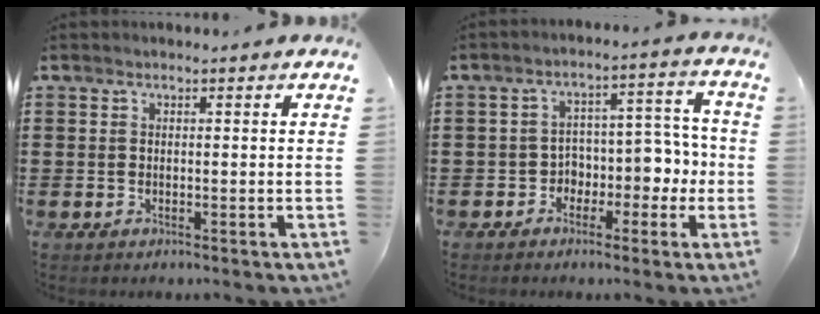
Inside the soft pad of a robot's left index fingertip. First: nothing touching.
{"total": 4.8, "force": [-1.9, 3.8, 2.1], "torque": [-0.044, 0.007, -0.044]}